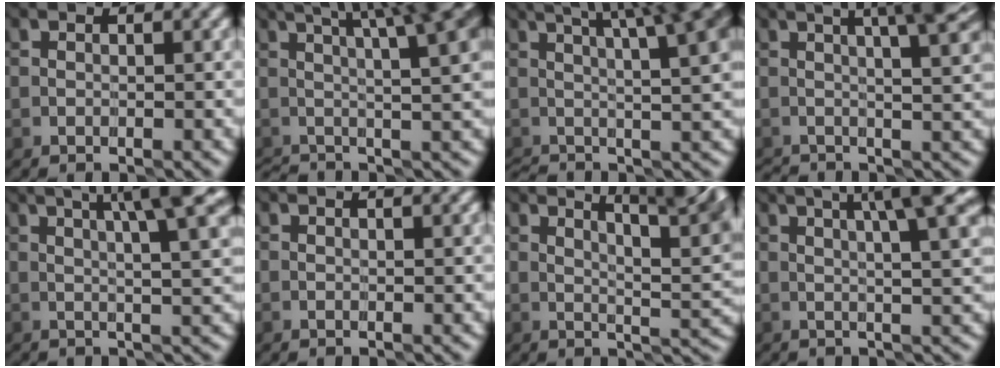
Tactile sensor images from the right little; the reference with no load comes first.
{"total": 8.9, "force": [2.1, 2.1, 8.4], "torque": [-0.080, 0.020, 0.027]}
{"total": 10.2, "force": [2.6, 2.7, 9.5], "torque": [-0.096, 0.025, 0.035]}
{"total": 6.7, "force": [1.7, 1.8, 6.2], "torque": [-0.052, 0.019, 0.019]}
{"total": 7.0, "force": [2.7, 1.4, 6.4], "torque": [-0.061, 0.020, 0.038]}
{"total": 1.0, "force": [0.7, 0.1, 0.7], "torque": [-0.009, -0.002, 0.004]}
{"total": 8.5, "force": [4.4, 2.1, 7.0], "torque": [-0.078, 0.015, 0.059]}
{"total": 6.1, "force": [2.5, 0.9, 5.5], "torque": [-0.060, 0.018, 0.037]}